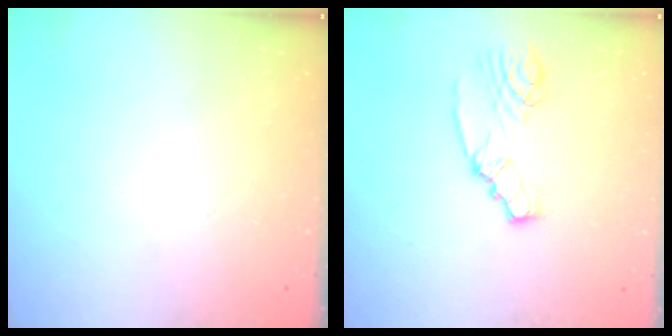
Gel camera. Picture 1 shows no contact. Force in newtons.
{"total": 4.4, "press": 4.4, "slide": 0.3}